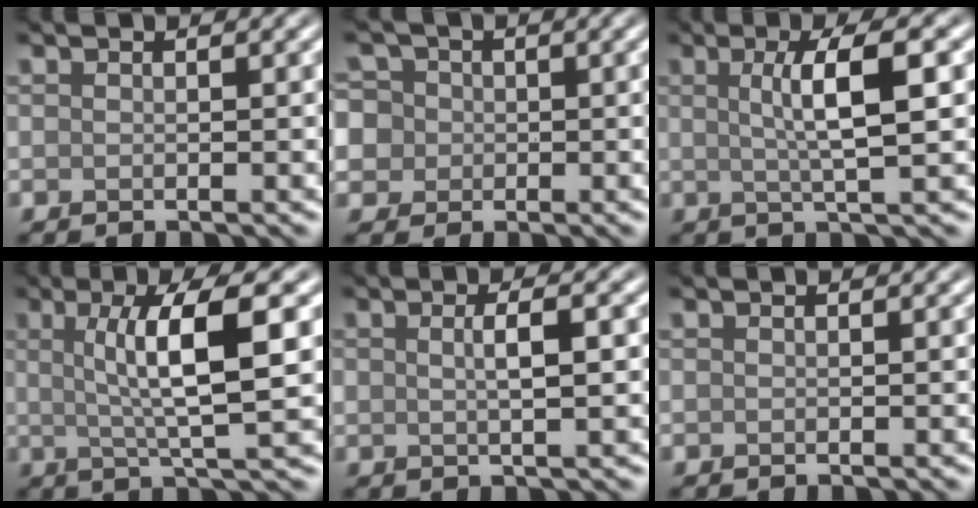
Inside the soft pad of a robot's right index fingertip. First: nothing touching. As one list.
[{"total": 7.3, "force": [0.8, 6.8, 2.7], "torque": [-0.054, 0.038, -0.020]}, {"total": 5.3, "force": [0.9, 1.1, 5.1], "torque": [-0.077, 0.008, 0.012]}, {"total": 7.3, "force": [1.3, 1.5, 7.0], "torque": [-0.107, 0.007, 0.022]}, {"total": 2.5, "force": [0.4, 0.6, 2.4], "torque": [-0.038, 0.006, 0.005]}, {"total": 0.0}]